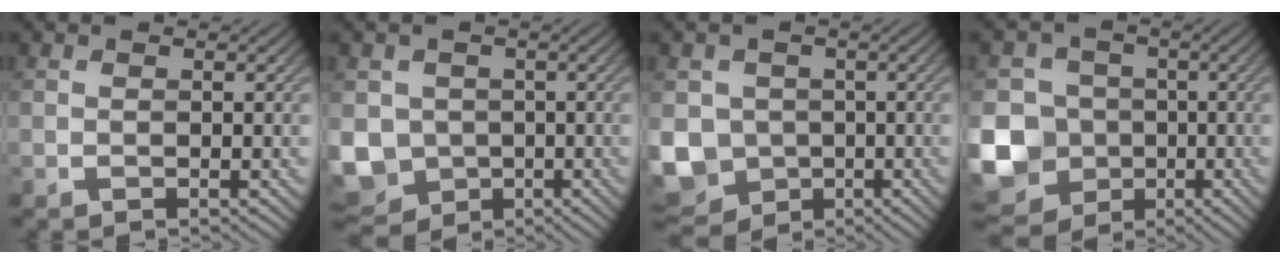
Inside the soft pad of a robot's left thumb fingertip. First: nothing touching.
{"total": 7.7, "force": [-1.4, 6.9, 3.2], "torque": [-0.097, -0.029, -0.034]}
{"total": 8.7, "force": [-1.6, 7.7, 3.7], "torque": [-0.112, -0.032, -0.038]}
{"total": 14.7, "force": [-4.3, 13.2, 4.9], "torque": [-0.165, -0.037, -0.094]}